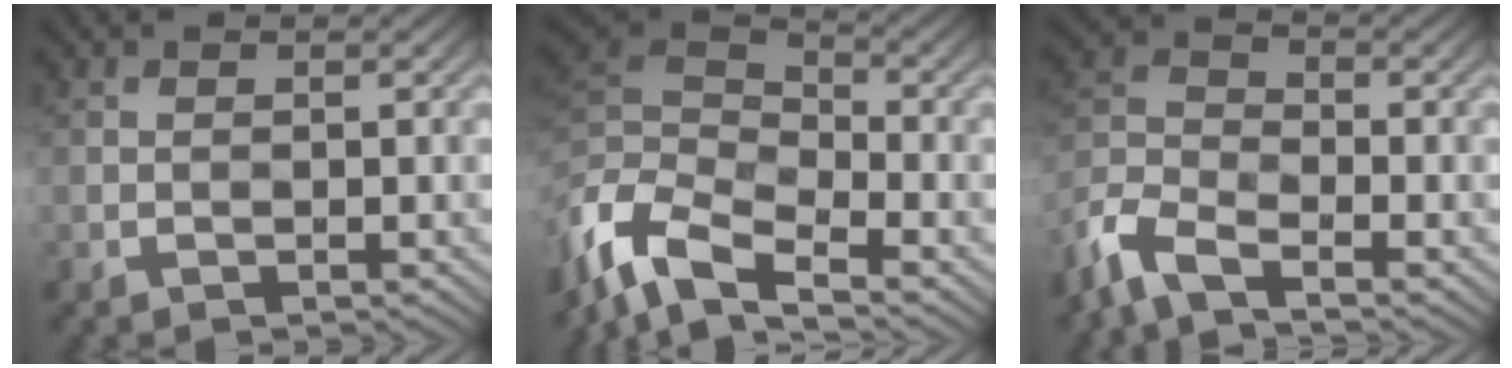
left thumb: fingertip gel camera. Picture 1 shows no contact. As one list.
[{"total": 9.5, "force": [-4.7, 4.8, 6.7], "torque": [-0.173, 0.005, -0.093]}, {"total": 7.6, "force": [-5.0, 2.9, 4.9], "torque": [-0.114, -0.006, -0.119]}]